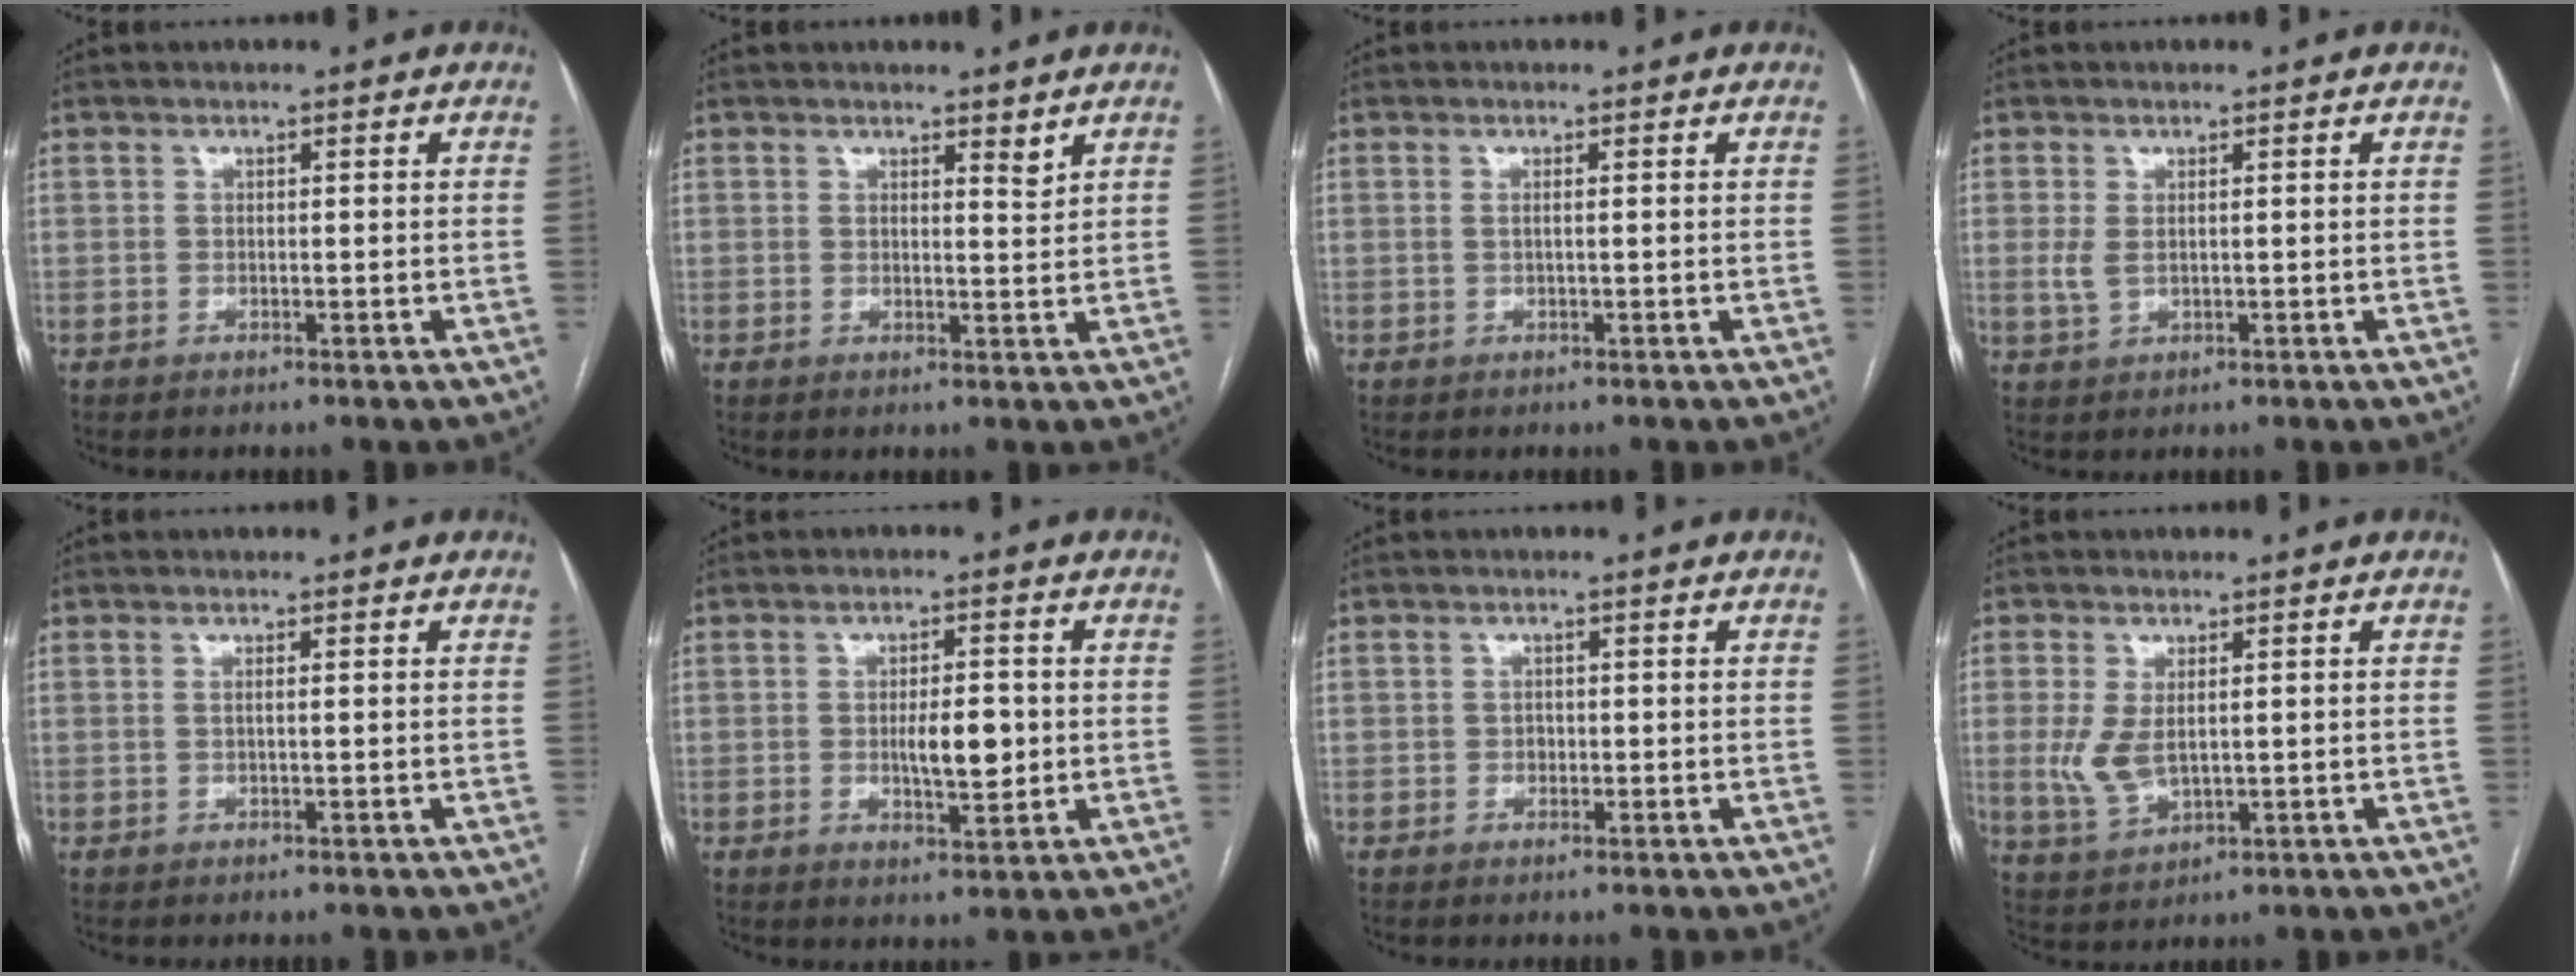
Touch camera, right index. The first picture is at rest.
{"total": 1.1, "force": [0.9, 0.2, 0.6], "torque": [-0.010, -0.004, 0.014]}
{"total": 0.7, "force": [0.1, -0.1, 0.7], "torque": [-0.015, 0.000, 0.001]}
{"total": 2.2, "force": [0.2, 1.2, 1.9], "torque": [-0.044, 0.000, 0.011]}
{"total": 0.6, "force": [0.1, -0.1, 0.6], "torque": [-0.011, 0.000, 0.001]}
{"total": 5.7, "force": [-0.4, 1.9, 5.3], "torque": [-0.086, -0.003, -0.002]}
{"total": 1.0, "force": [-0.2, 0.8, 0.5], "torque": [-0.006, 0.003, -0.003]}
{"total": 5.5, "force": [0.3, 2.7, 4.7], "torque": [-0.109, -0.004, 0.016]}